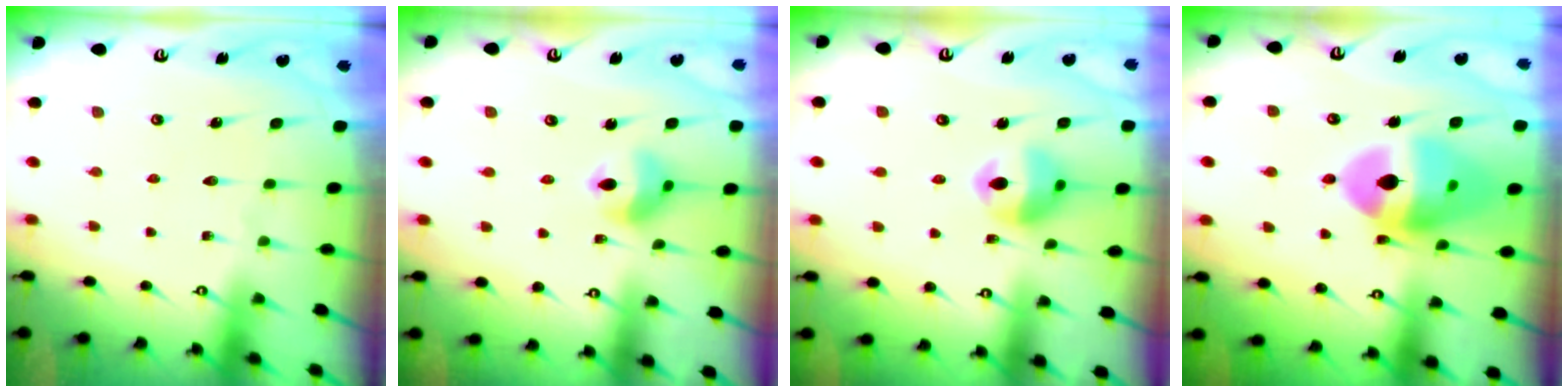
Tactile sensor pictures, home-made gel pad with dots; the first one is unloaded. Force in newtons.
{"total": 10.1, "press": 10.0, "slide": 1.3}
{"total": 11.8, "press": 11.7, "slide": 1.3}
{"total": 17.9, "press": 17.8, "slide": 2.0}